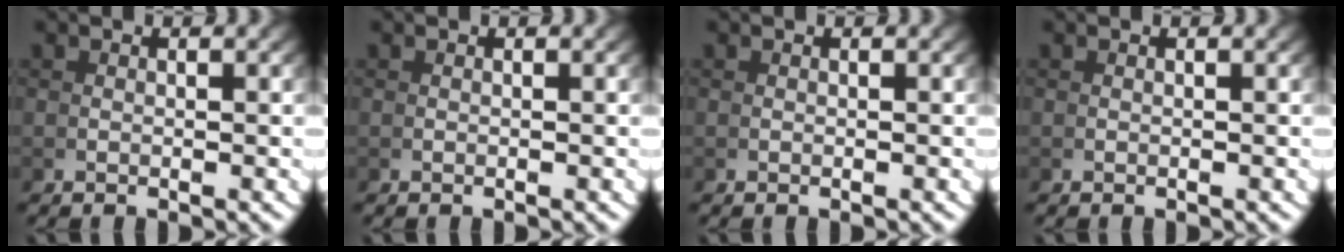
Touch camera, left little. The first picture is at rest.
{"total": 0.0}
{"total": 0.0}
{"total": 0.0}